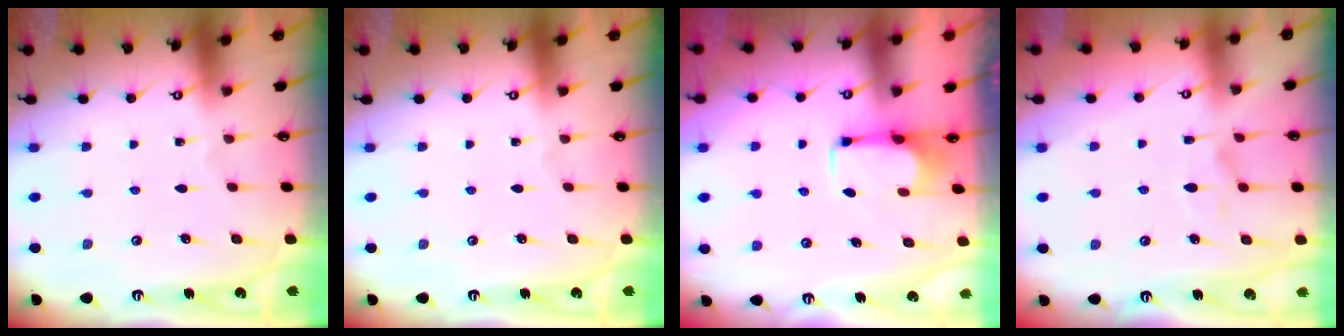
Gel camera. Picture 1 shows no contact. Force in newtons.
{"total": 0.0}
{"total": 2.8, "press": 2.7, "slide": 0.9}
{"total": 1.2, "press": 0.8, "slide": 0.9}